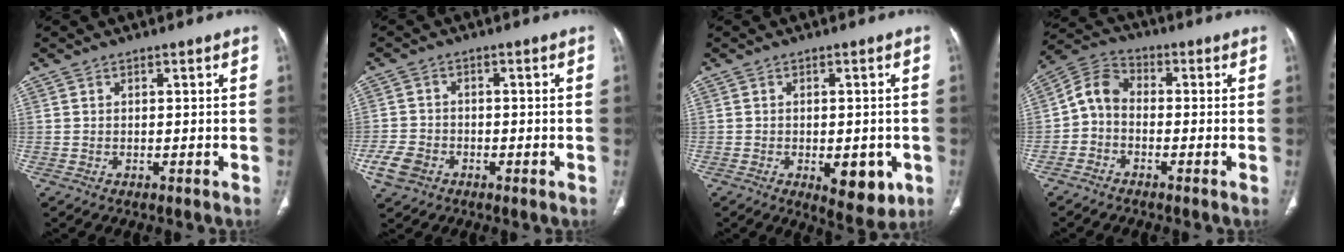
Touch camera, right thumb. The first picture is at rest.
{"total": 5.0, "force": [-2.3, 3.7, 2.3], "torque": [-0.045, 0.014, -0.041]}
{"total": 8.0, "force": [-2.5, 3.9, 6.6], "torque": [-0.067, -0.005, -0.020]}
{"total": 5.9, "force": [-1.4, 4.3, 3.8], "torque": [-0.062, 0.028, -0.044]}